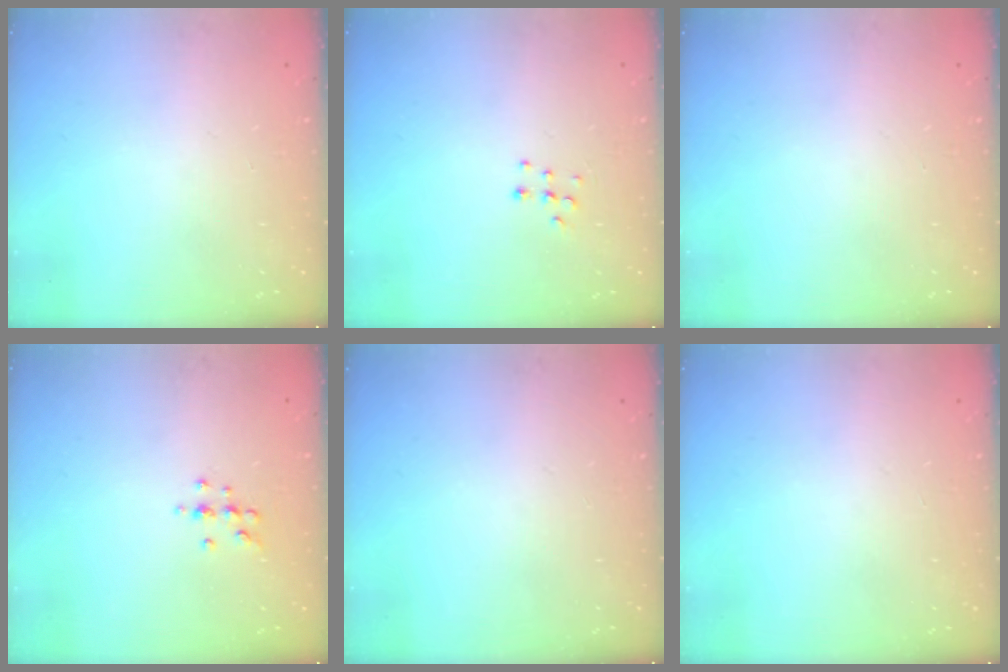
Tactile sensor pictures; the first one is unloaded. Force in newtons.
{"total": 5.9, "press": 5.9, "slide": 0.4}
{"total": 0.0}
{"total": 4.9, "press": 4.8, "slide": 0.7}
{"total": 0.0}
{"total": 0.0}